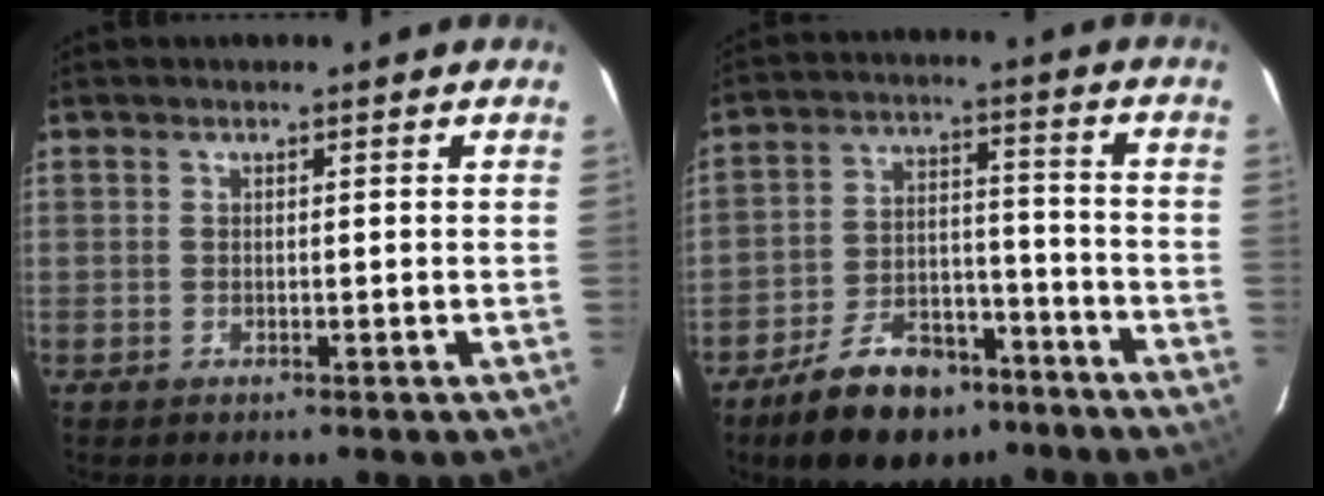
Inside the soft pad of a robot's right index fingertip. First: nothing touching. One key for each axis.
{"total": 15.0, "fx": -10.9, "fy": 7.6, "fz": 6.9, "tx": -0.144, "ty": 0.020, "tz": -0.163}